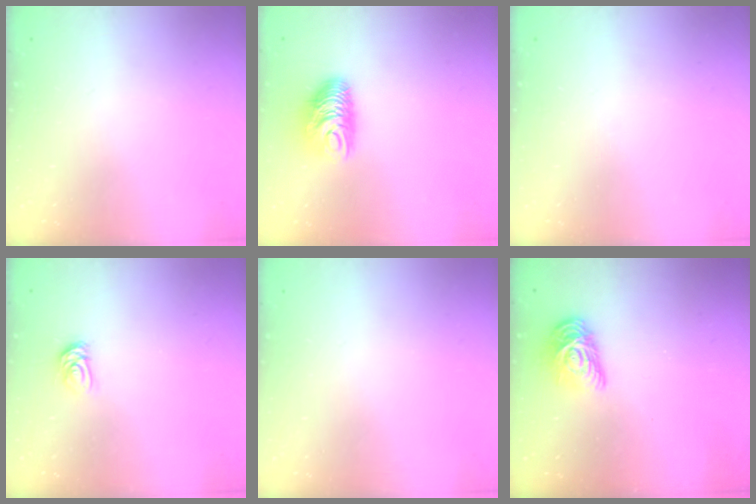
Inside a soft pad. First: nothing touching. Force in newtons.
{"total": 9.5, "press": 9.4, "slide": 0.8}
{"total": 0.0}
{"total": 3.6, "press": 3.6, "slide": 0.5}
{"total": 0.0}
{"total": 10.6, "press": 10.6, "slide": 0.5}